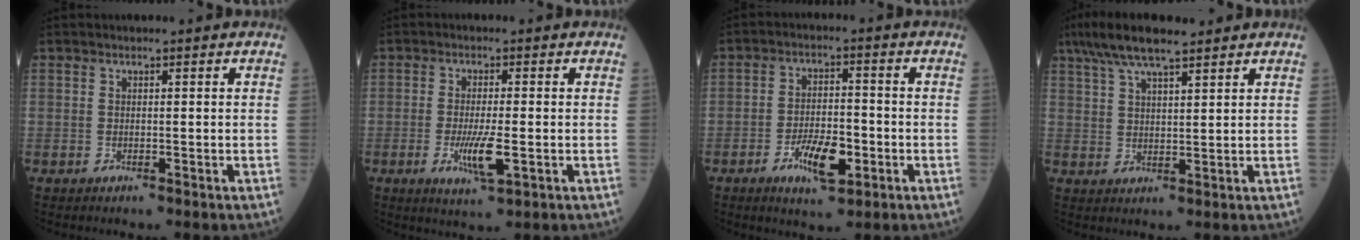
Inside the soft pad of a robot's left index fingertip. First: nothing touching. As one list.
[{"total": 5.2, "force": [-1.4, 0.8, 5.0], "torque": [-0.102, -0.011, -0.022]}, {"total": 7.1, "force": [-3.1, 2.5, 5.9], "torque": [-0.111, -0.004, -0.049]}, {"total": 8.9, "force": [6.8, 1.4, 5.5], "torque": [-0.109, 0.033, 0.121]}]